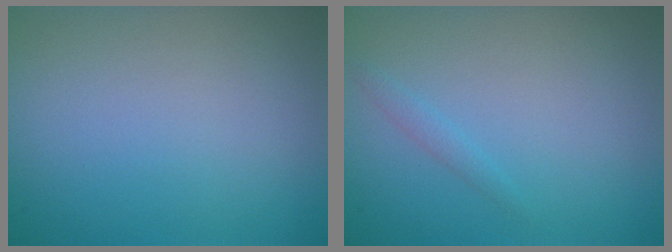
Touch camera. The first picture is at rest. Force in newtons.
{"total": 0.7, "press": 0.7, "slide": 0.0}